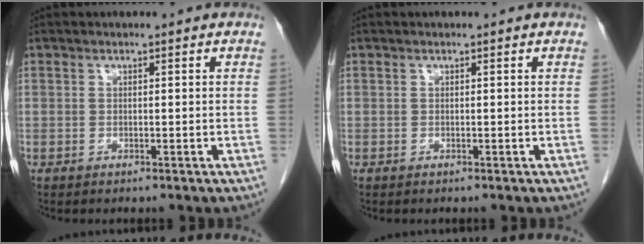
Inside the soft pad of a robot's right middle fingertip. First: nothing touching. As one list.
[{"total": 0.0}]